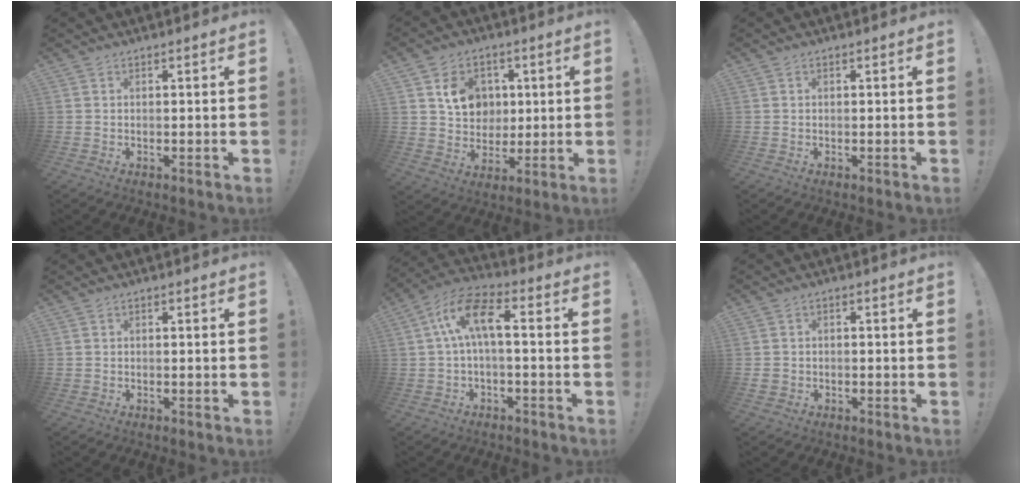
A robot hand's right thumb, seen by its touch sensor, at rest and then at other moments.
{"total": 10.9, "force": [3.5, 9.4, 4.4], "torque": [-0.050, -0.017, 0.071]}
{"total": 0.0}
{"total": 0.6, "force": [-0.2, 0.5, 0.3], "torque": [-0.006, 0.004, -0.003]}
{"total": 11.2, "force": [0.9, 4.3, 10.3], "torque": [-0.202, 0.017, 0.018]}
{"total": 1.7, "force": [-0.7, 1.4, 0.6], "torque": [-0.014, 0.006, -0.011]}